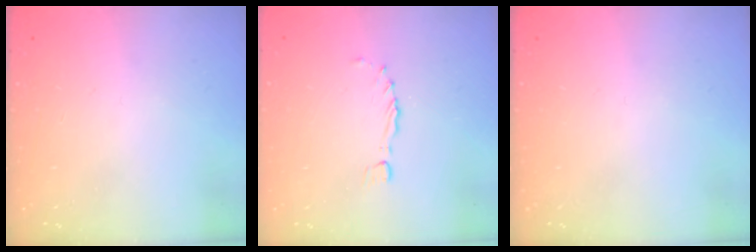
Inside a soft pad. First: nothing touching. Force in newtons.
{"total": 0.0}
{"total": 0.0}